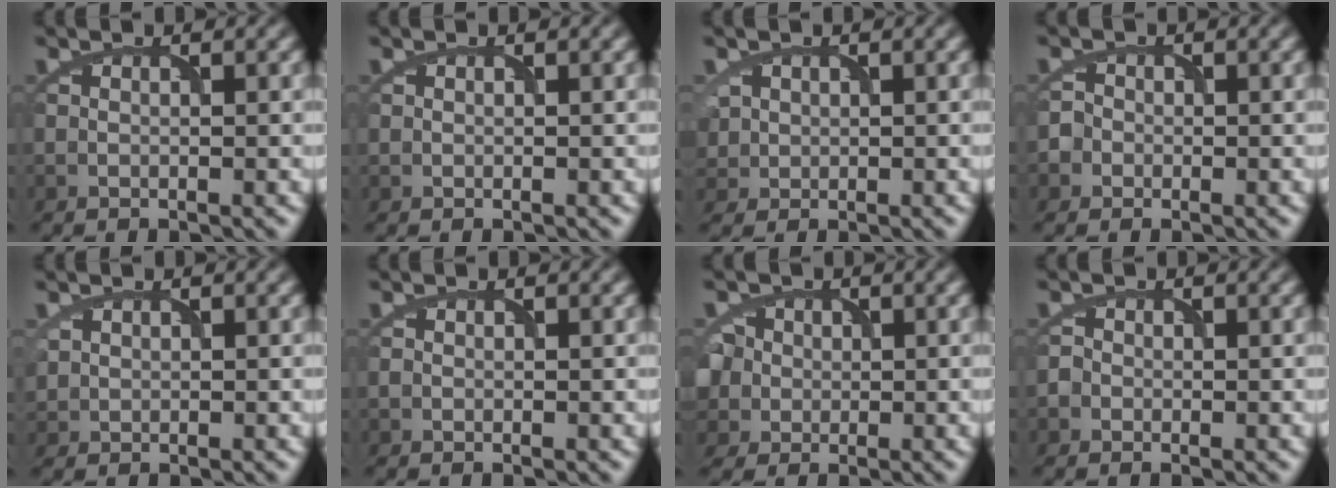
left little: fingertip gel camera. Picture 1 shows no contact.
{"total": 0.0}
{"total": 1.8, "force": [0.5, 1.7, 0.1], "torque": [0.000, -0.002, 0.016]}
{"total": 1.9, "force": [-0.8, 1.7, 0.0], "torque": [0.009, 0.009, -0.016]}
{"total": 0.7, "force": [0.4, 0.6, -0.2], "torque": [0.006, 0.000, 0.014]}
{"total": 0.0}
{"total": 5.0, "force": [-0.1, 4.6, 1.8], "torque": [-0.033, 0.023, -0.014]}
{"total": 0.9, "force": [-0.5, 0.7, -0.2], "torque": [0.012, 0.001, -0.008]}